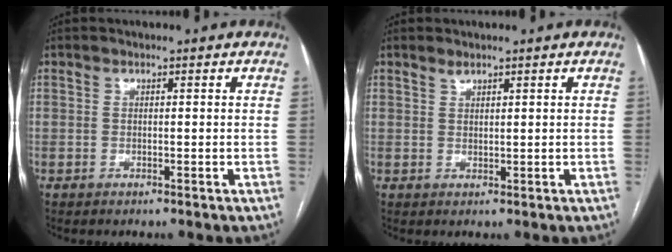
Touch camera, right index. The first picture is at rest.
{"total": 0.9, "force": [0.9, 0.2, 0.2], "torque": [-0.004, -0.002, 0.017]}